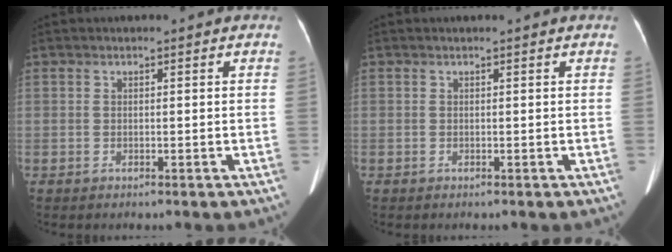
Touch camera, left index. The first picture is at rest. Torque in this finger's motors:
{"motor_torque": [-0.78, 0.48, -0.95, -0.13]}